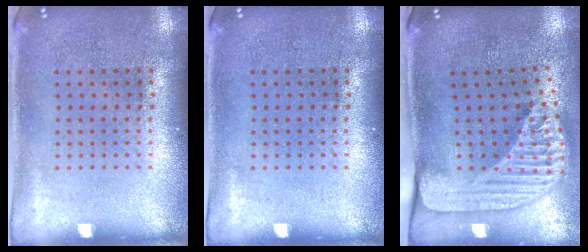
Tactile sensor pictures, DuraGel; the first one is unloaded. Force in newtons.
{"total": 0.0}
{"total": 2.4, "press": 1.8, "slide": 1.7}